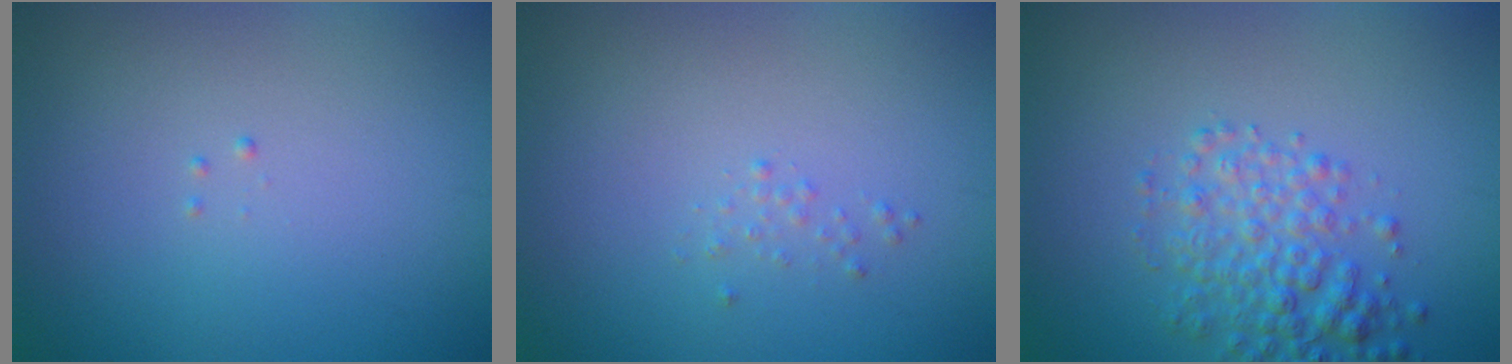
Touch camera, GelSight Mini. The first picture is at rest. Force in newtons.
{"total": 0.5, "press": 0.5, "slide": 0.0}
{"total": 3.9, "press": 3.9, "slide": 0.1}